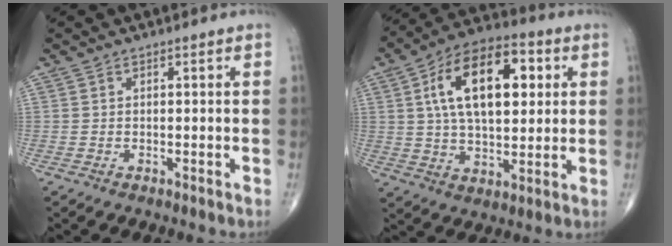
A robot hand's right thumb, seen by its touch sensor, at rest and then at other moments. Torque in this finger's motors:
{"motor_torque": [0.90, 4.11, 1.51, 0.26, 0.15]}